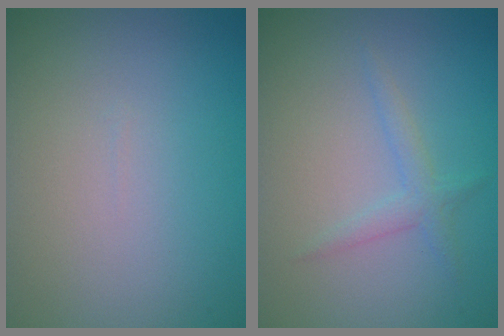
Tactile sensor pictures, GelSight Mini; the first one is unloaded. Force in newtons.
{"total": 1.6, "press": 1.6, "slide": 0.1}